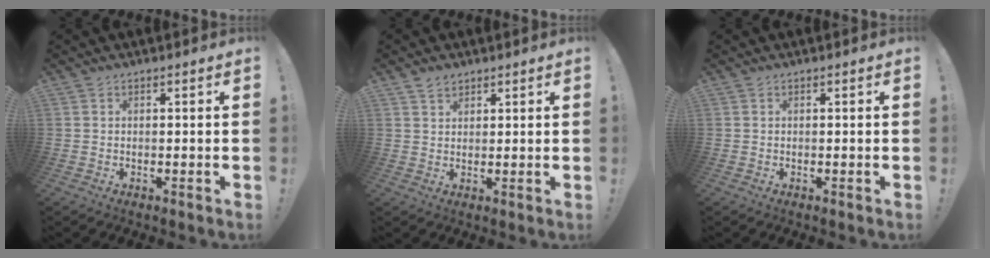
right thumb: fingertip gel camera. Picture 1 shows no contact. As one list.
[{"total": 2.6, "force": [2.0, 1.4, 0.7], "torque": [-0.004, -0.010, 0.037]}, {"total": 0.0}]